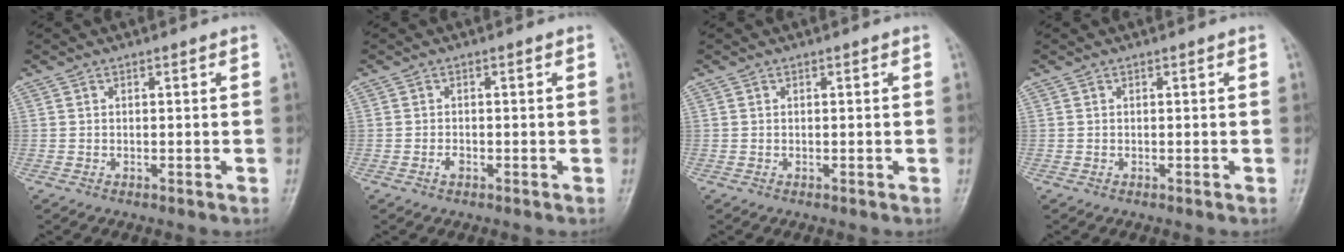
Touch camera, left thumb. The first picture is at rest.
{"total": 1.2, "force": [-0.6, 0.7, 0.8], "torque": [-0.015, 0.003, -0.012]}
{"total": 0.0}
{"total": 0.0}